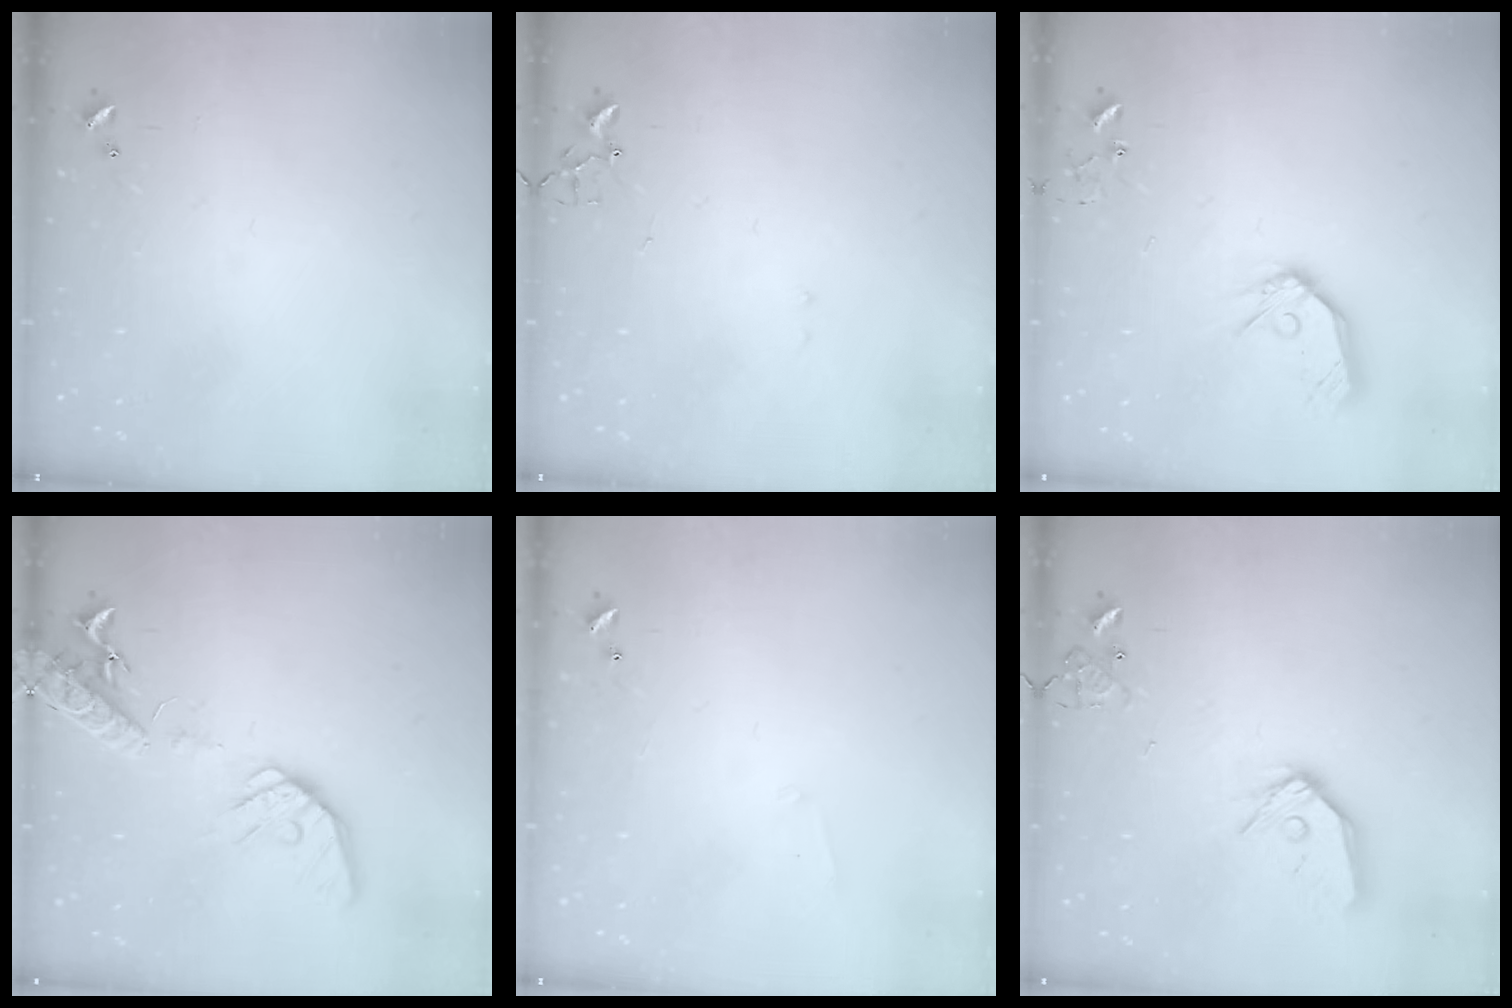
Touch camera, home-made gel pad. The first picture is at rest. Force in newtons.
{"total": 6.8, "press": 6.8, "slide": 0.6}
{"total": 13.0, "press": 12.9, "slide": 1.6}
{"total": 16.0, "press": 15.8, "slide": 2.5}
{"total": 5.0, "press": 5.0, "slide": 0.9}
{"total": 13.7, "press": 13.6, "slide": 1.7}